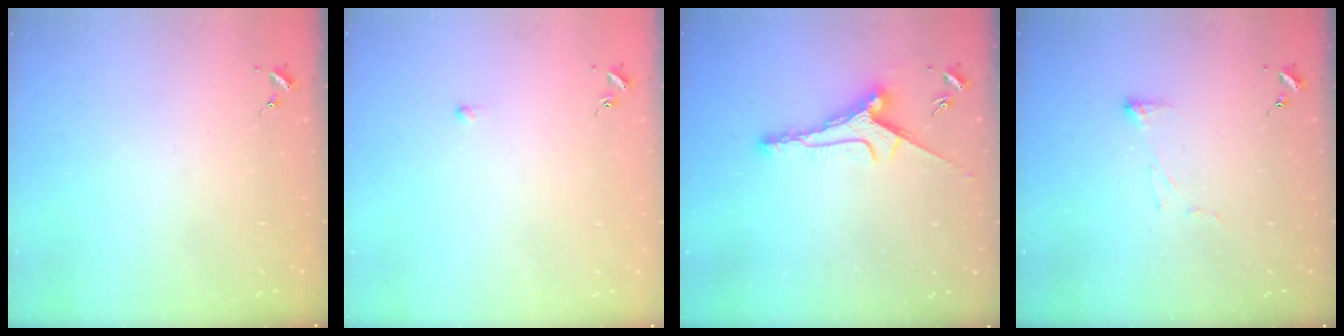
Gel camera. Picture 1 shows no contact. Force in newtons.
{"total": 2.9, "press": 2.8, "slide": 0.6}
{"total": 8.6, "press": 8.6, "slide": 0.5}
{"total": 3.8, "press": 3.8, "slide": 0.6}